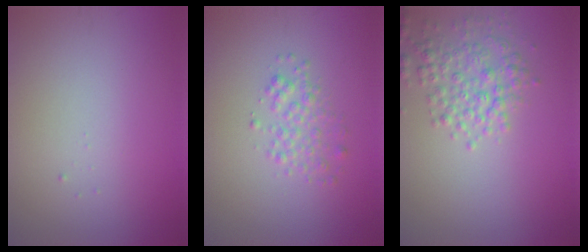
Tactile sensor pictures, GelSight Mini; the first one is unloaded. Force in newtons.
{"total": 2.0, "press": 2.0, "slide": 0.1}
{"total": 3.3, "press": 3.3, "slide": 0.2}